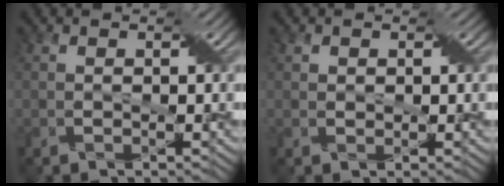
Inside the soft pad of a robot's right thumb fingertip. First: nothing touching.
{"total": 1.0, "force": [0.5, 0.9, 0.2], "torque": [-0.007, 0.000, 0.008]}